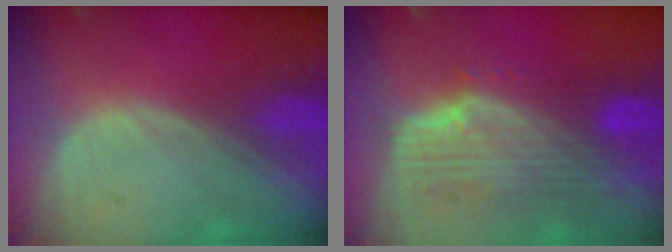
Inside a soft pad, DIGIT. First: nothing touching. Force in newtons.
{"total": 9.9, "press": 8.8, "slide": 4.5}